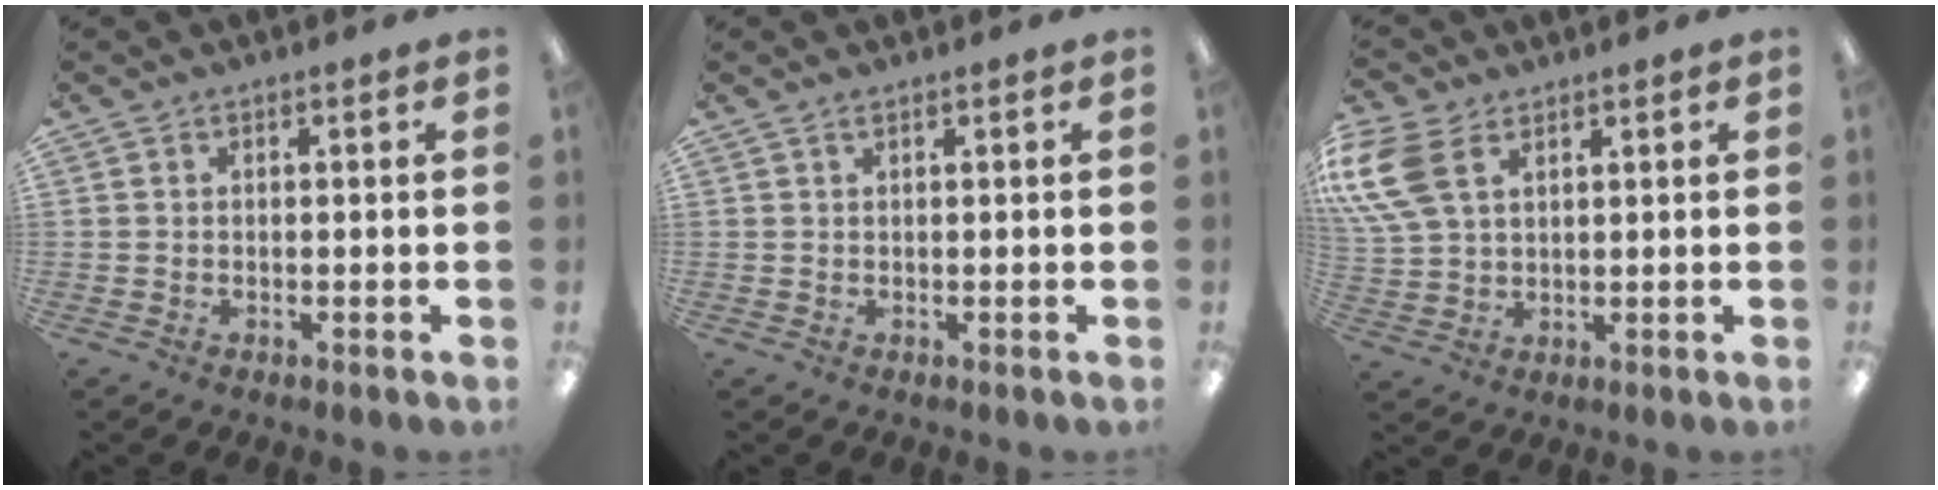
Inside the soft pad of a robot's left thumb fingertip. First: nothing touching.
{"total": 0.5, "force": [0.3, 0.1, 0.5], "torque": [-0.010, 0.000, 0.004]}
{"total": 11.4, "force": [4.6, 7.5, 7.3], "torque": [-0.174, 0.000, 0.089]}